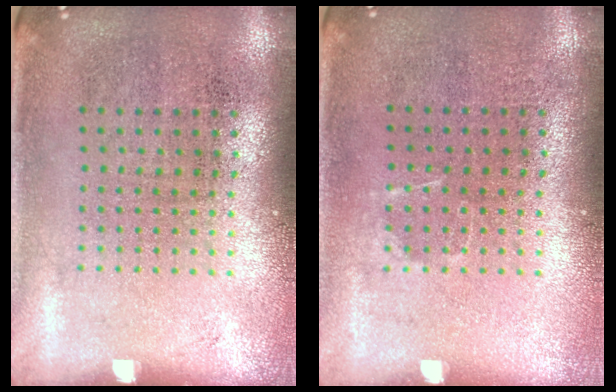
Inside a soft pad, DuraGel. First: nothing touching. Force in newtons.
{"total": 0.5, "press": 0.5, "slide": 0.2}